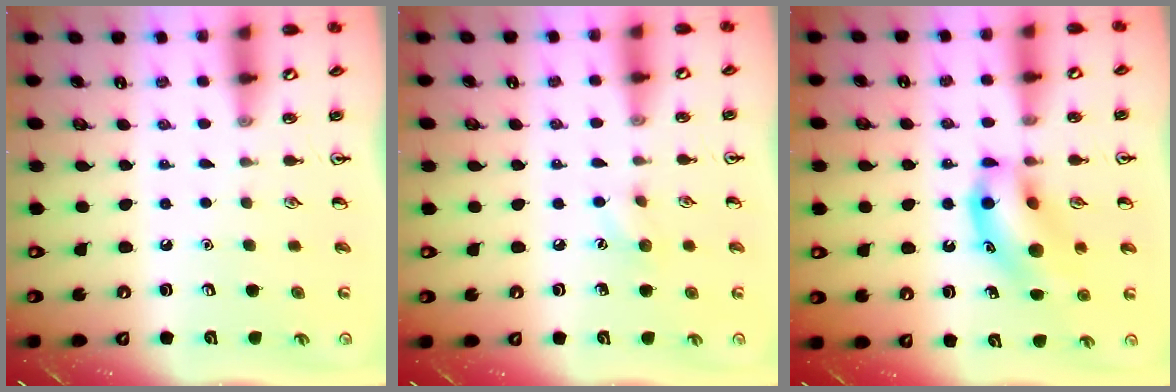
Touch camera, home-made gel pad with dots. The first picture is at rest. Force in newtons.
{"total": 6.3, "press": 6.0, "slide": 1.9}
{"total": 14.3, "press": 14.1, "slide": 2.8}